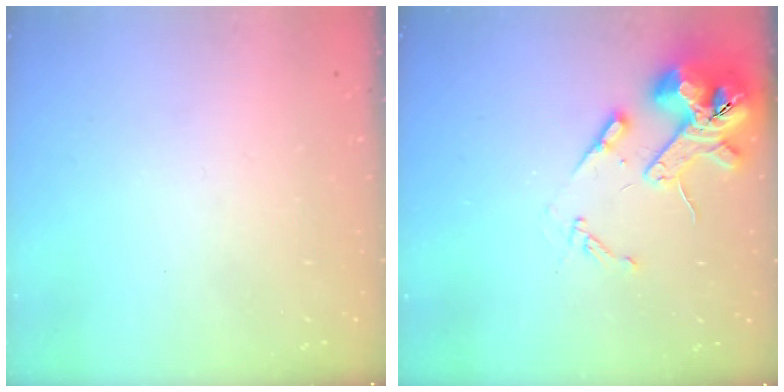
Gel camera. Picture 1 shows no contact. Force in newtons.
{"total": 13.6, "press": 13.4, "slide": 2.0}